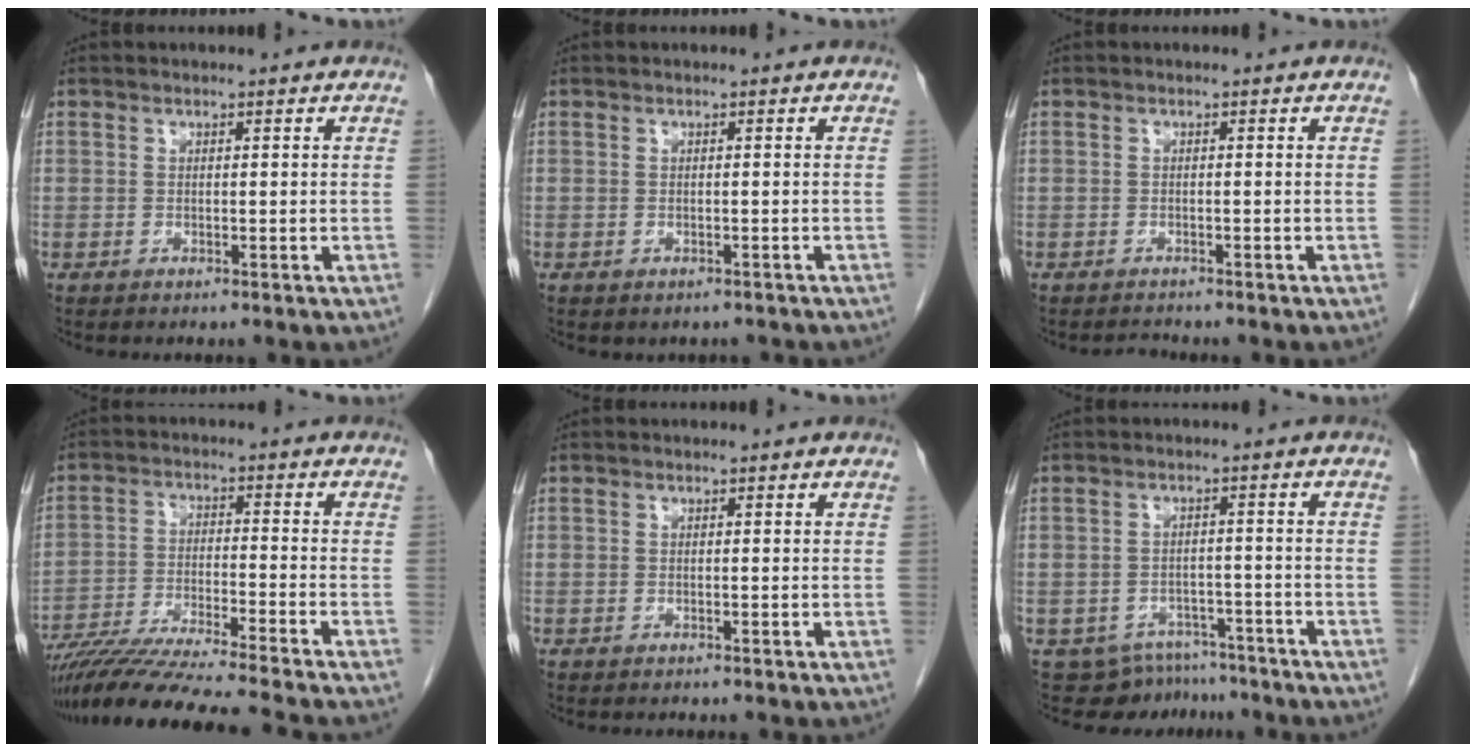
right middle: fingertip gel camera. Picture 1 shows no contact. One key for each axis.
{"total": 1.2, "fx": -0.9, "fy": 0.7, "fz": 0.2, "tx": -0.007, "ty": 0.000, "tz": -0.010}
{"total": 1.0, "fx": -1.0, "fy": 0.1, "fz": -0.2, "tx": 0.001, "ty": -0.005, "tz": -0.014}
{"total": 15.3, "fx": -13.6, "fy": -1.6, "fz": 6.9, "tx": -0.111, "ty": -0.032, "tz": -0.226}
{"total": 0.0}
{"total": 7.3, "fx": -6.3, "fy": 3.7, "fz": 0.1, "tx": 0.008, "ty": 0.015, "tz": -0.079}